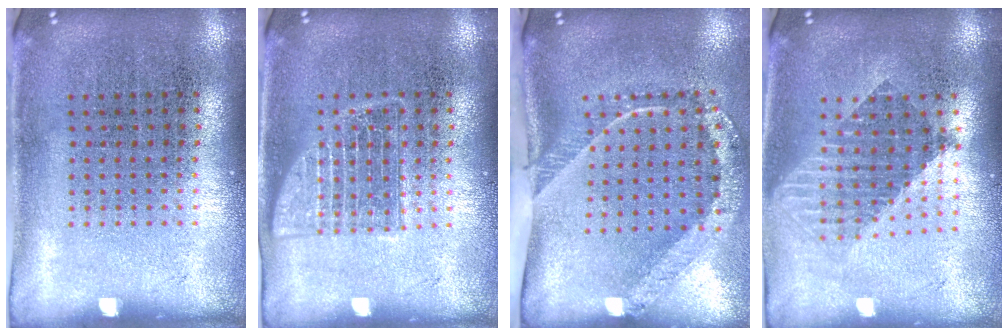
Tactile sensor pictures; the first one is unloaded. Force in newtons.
{"total": 2.3, "press": 2.3, "slide": 0.3}
{"total": 2.5, "press": 1.6, "slide": 1.9}
{"total": 1.7, "press": 1.4, "slide": 1.0}